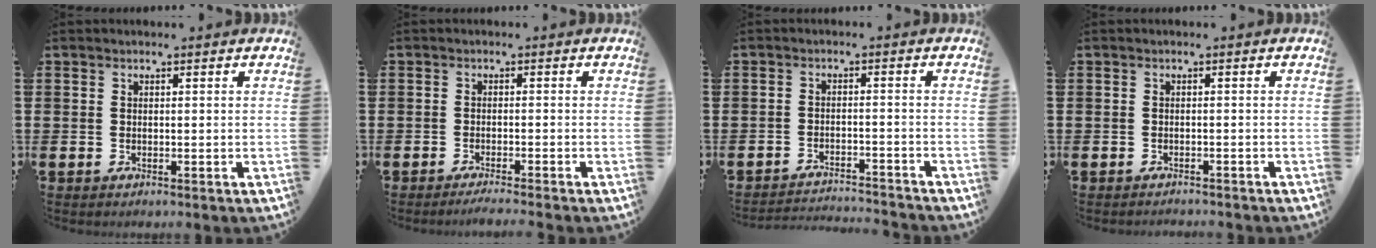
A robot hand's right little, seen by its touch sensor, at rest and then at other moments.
{"total": 1.2, "force": [-1.1, -0.2, 0.5], "torque": [-0.008, -0.001, -0.021]}
{"total": 2.5, "force": [-2.5, -0.1, -0.1], "torque": [-0.003, 0.001, -0.055]}
{"total": 0.7, "force": [-0.7, -0.1, 0.0], "torque": [-0.001, -0.001, -0.015]}